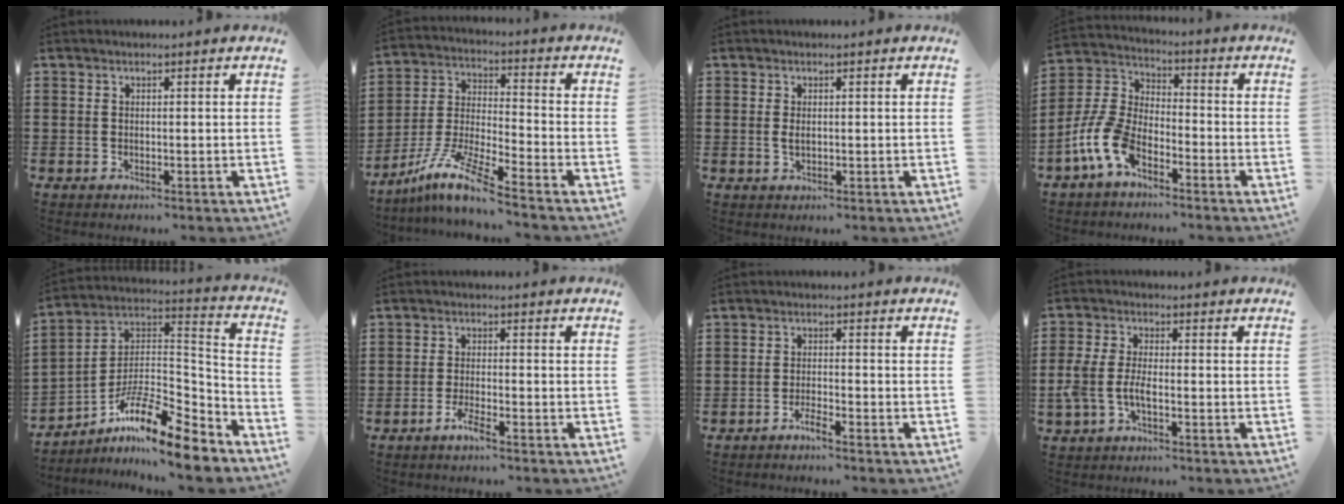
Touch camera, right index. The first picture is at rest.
{"total": 9.9, "force": [-7.9, 0.3, 6.0], "torque": [-0.138, -0.003, -0.163]}
{"total": 1.3, "force": [0.2, 0.5, 1.2], "torque": [-0.027, 0.001, 0.003]}
{"total": 9.2, "force": [-5.3, 4.5, 6.0], "torque": [-0.171, -0.008, -0.114]}
{"total": 12.0, "force": [-8.8, 2.9, 7.7], "torque": [-0.146, 0.011, -0.172]}
{"total": 2.5, "force": [-1.9, 0.4, 1.5], "torque": [-0.034, 0.000, -0.037]}
{"total": 2.0, "force": [-1.7, 0.0, 1.0], "torque": [-0.019, 0.000, -0.032]}
{"total": 4.6, "force": [-1.6, 2.0, 3.8], "torque": [-0.101, -0.006, -0.039]}